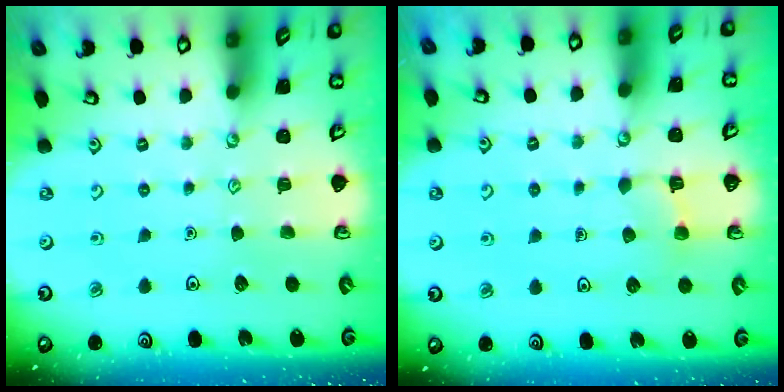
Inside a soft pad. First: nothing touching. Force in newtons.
{"total": 3.9, "press": 3.9, "slide": 0.3}